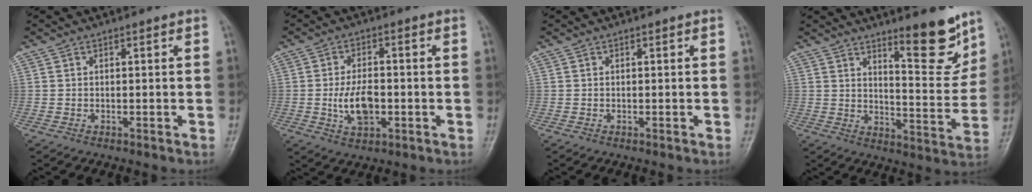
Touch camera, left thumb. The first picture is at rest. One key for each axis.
{"total": 7.5, "fx": -1.3, "fy": 4.3, "fz": 6.0, "tx": -0.101, "ty": 0.005, "tz": -0.022}
{"total": 0.0}
{"total": 11.4, "fx": 8.2, "fy": 2.7, "fz": 7.4, "tx": -0.078, "ty": -0.072, "tz": 0.127}